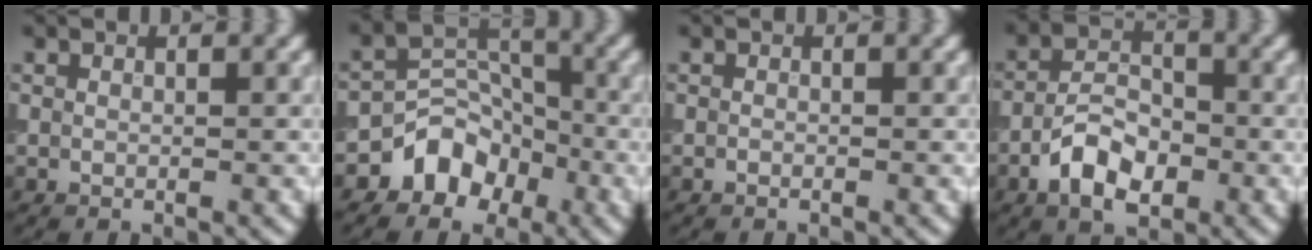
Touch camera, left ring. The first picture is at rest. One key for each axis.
{"total": 4.4, "fx": -2.7, "fy": 3.2, "fz": 1.4, "tx": -0.009, "ty": 0.006, "tz": -0.049}
{"total": 0.0}
{"total": 5.1, "fx": -2.5, "fy": 2.8, "fz": 3.6, "tx": -0.059, "ty": 0.006, "tz": -0.052}